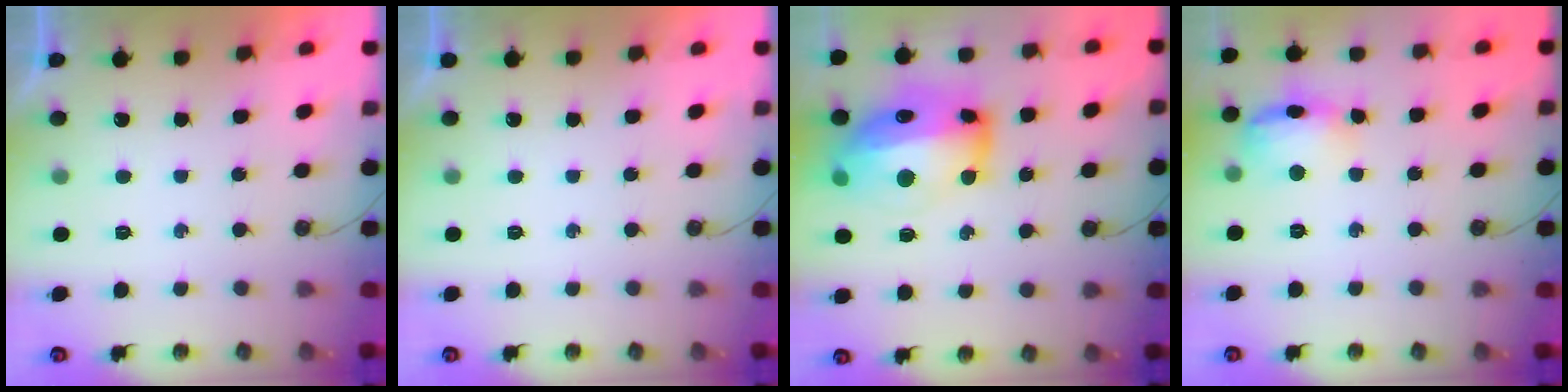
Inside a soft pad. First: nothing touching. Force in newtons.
{"total": 0.0}
{"total": 20.1, "press": 20.0, "slide": 2.2}
{"total": 12.8, "press": 12.7, "slide": 1.3}